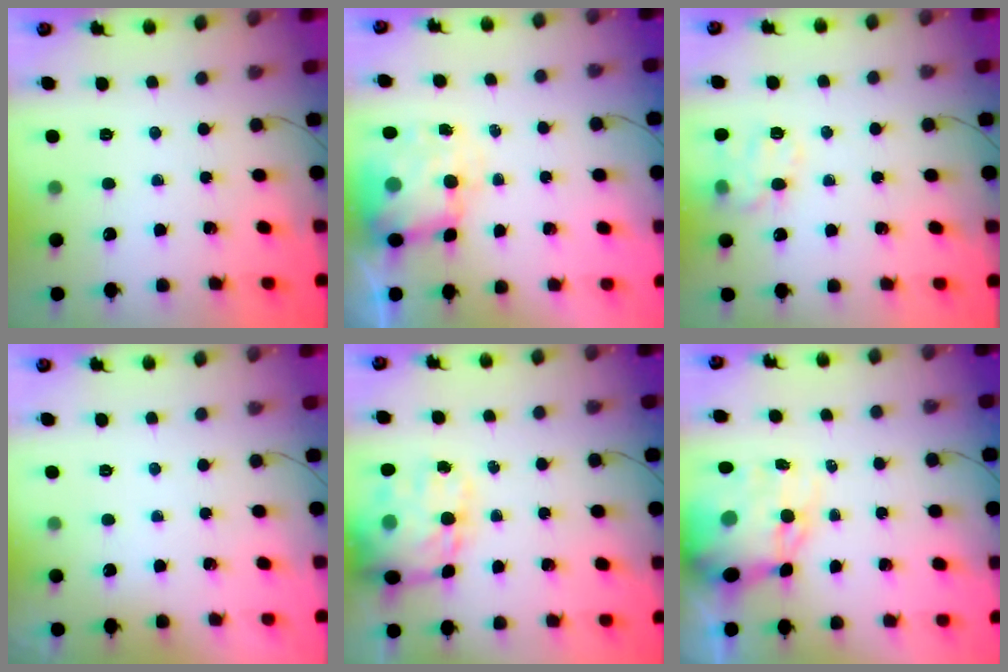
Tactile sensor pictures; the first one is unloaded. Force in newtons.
{"total": 8.2, "press": 8.0, "slide": 1.8}
{"total": 12.0, "press": 11.9, "slide": 1.6}
{"total": 1.9, "press": 1.9, "slide": 0.3}
{"total": 17.3, "press": 16.9, "slide": 3.7}
{"total": 13.0, "press": 12.6, "slide": 3.4}